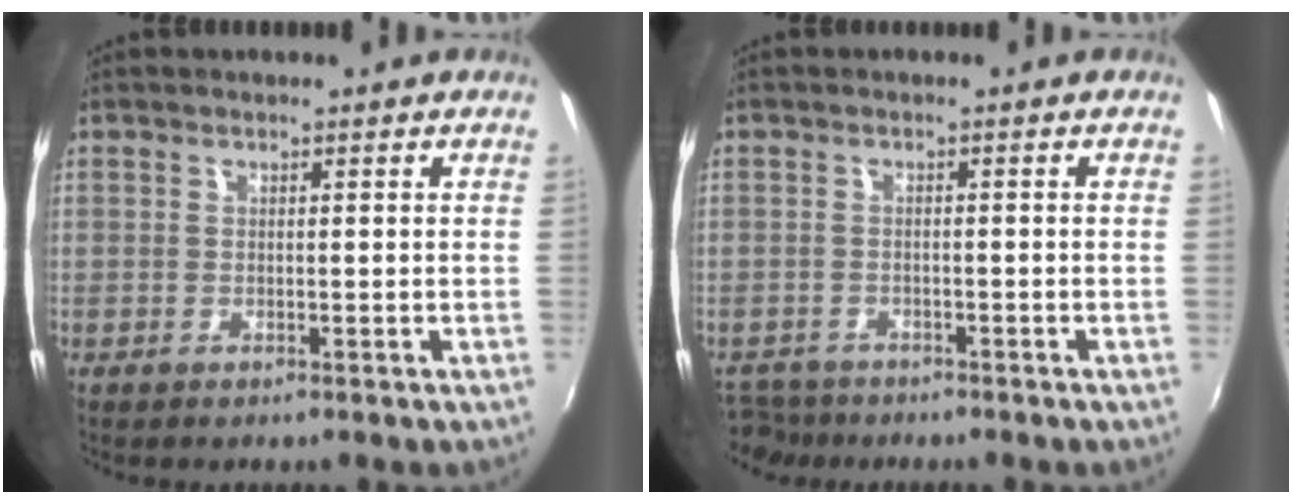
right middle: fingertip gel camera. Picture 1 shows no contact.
{"total": 4.6, "force": [-4.0, 2.0, 0.6], "torque": [-0.029, -0.009, -0.072]}